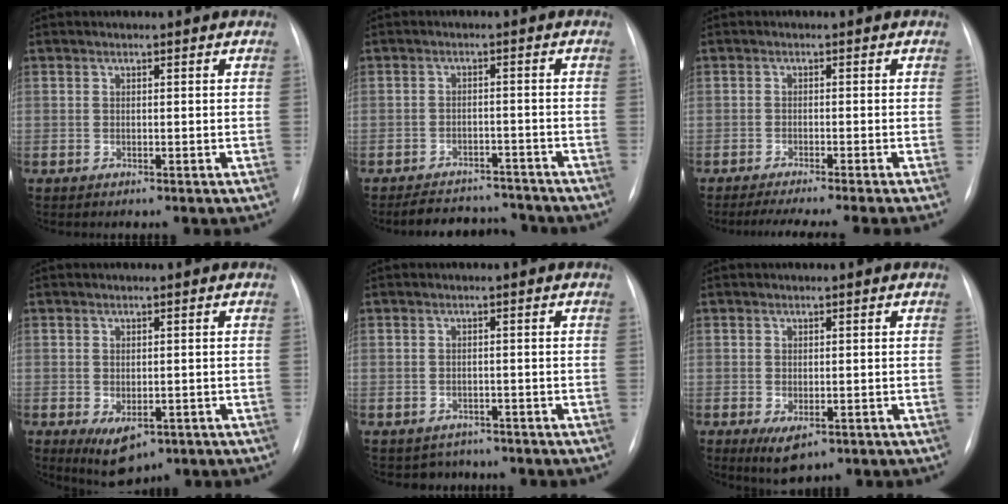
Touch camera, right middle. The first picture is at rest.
{"total": 8.7, "force": [-8.3, 2.4, 1.4], "torque": [-0.013, 0.009, -0.112]}
{"total": 10.0, "force": [-8.6, -1.3, 5.1], "torque": [-0.049, -0.019, -0.122]}
{"total": 5.1, "force": [-2.1, 2.7, 3.7], "torque": [-0.060, -0.009, -0.016]}
{"total": 2.7, "force": [-2.3, 1.4, -0.5], "torque": [0.003, 0.007, -0.032]}
{"total": 3.6, "force": [-1.5, 1.6, 2.9], "torque": [-0.048, -0.009, -0.012]}